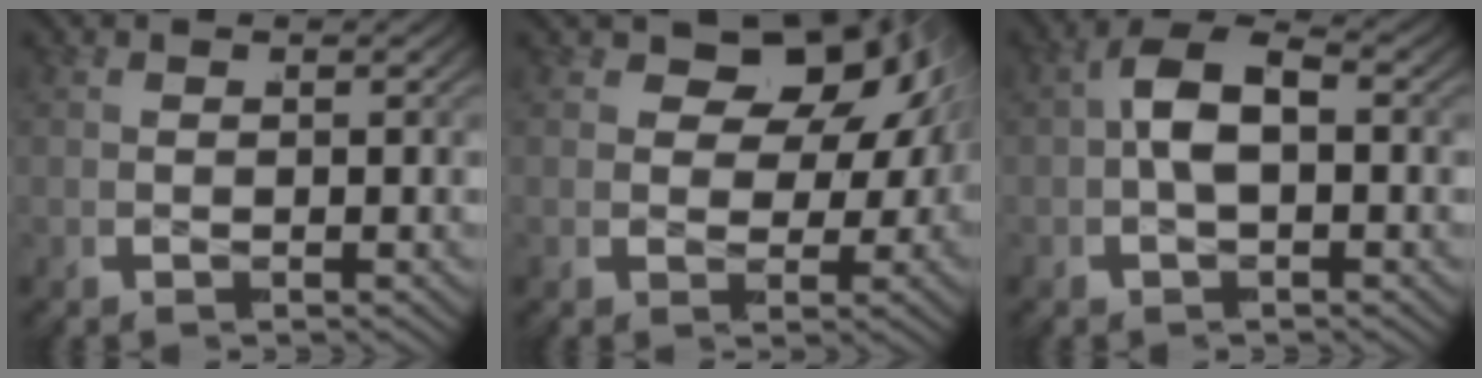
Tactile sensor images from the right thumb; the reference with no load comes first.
{"total": 10.3, "force": [2.1, 6.8, 7.5], "torque": [-0.105, 0.003, 0.025]}
{"total": 6.2, "force": [-0.2, 3.6, 5.0], "torque": [-0.091, 0.003, -0.010]}